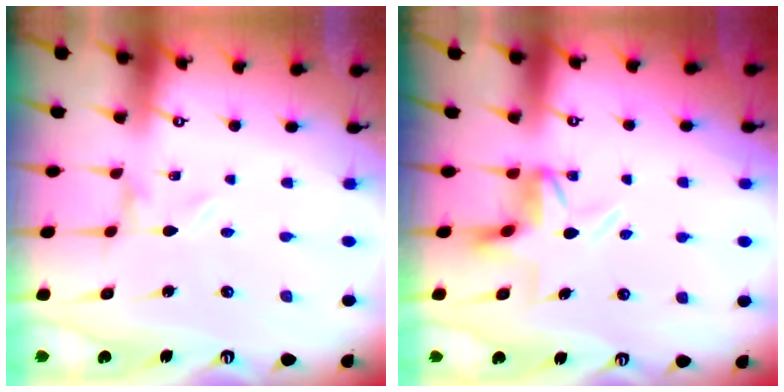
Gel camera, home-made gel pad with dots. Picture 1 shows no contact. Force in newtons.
{"total": 4.4, "press": 3.8, "slide": 2.2}